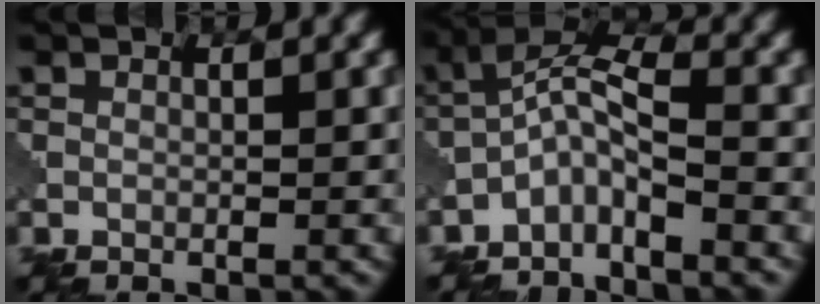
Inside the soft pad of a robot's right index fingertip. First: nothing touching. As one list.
[{"total": 4.1, "force": [-2.6, 1.0, 3.0], "torque": [-0.059, 0.013, -0.059]}]